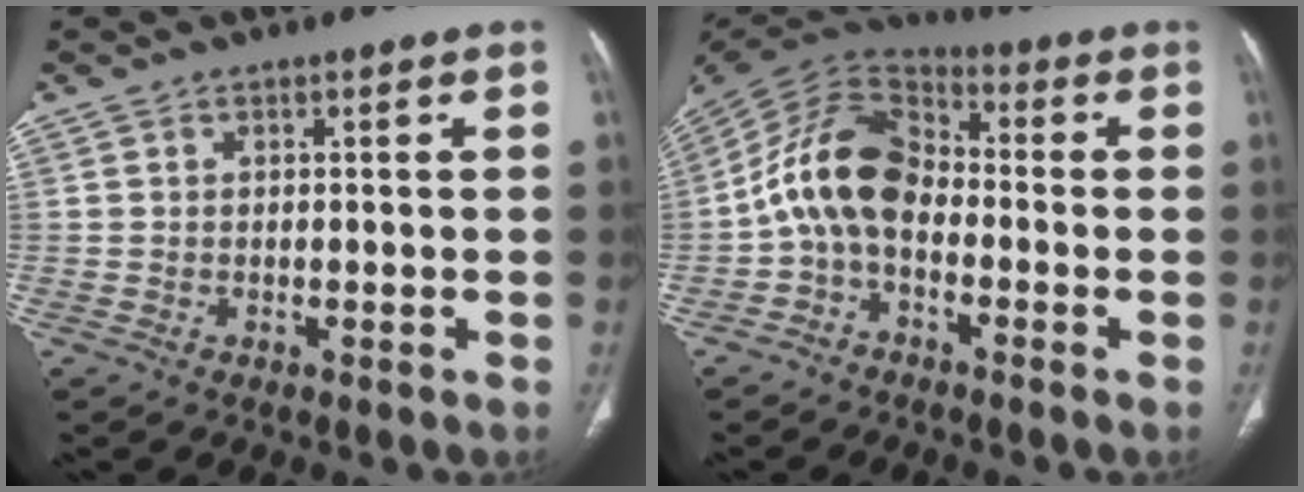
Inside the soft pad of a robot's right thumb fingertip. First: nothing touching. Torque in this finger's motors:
{"motor_torque": [1.98, 1.95, 1.66, -0.72, 0.18]}